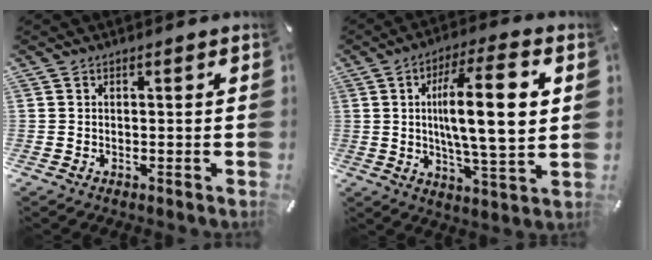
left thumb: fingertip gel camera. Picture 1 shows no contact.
{"total": 17.1, "force": [3.2, 4.1, 16.3], "torque": [-0.280, -0.005, 0.040]}